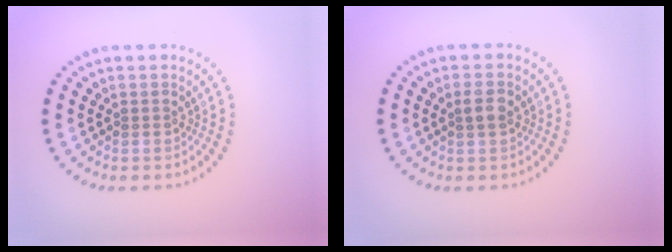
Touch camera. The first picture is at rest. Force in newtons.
{"total": 1.8, "press": 1.8, "slide": 0.4}